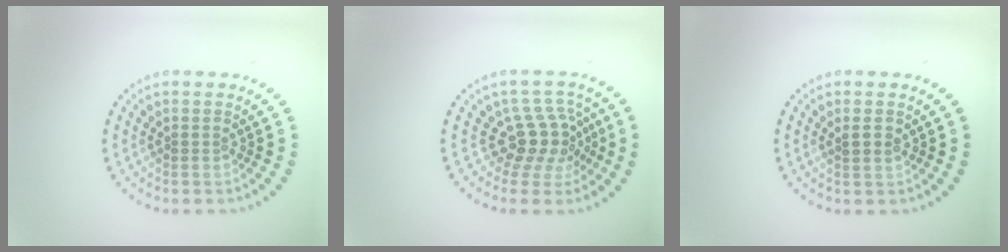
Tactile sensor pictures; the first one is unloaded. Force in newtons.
{"total": 3.9, "press": 2.9, "slide": 2.7}
{"total": 0.9, "press": 0.8, "slide": 0.3}